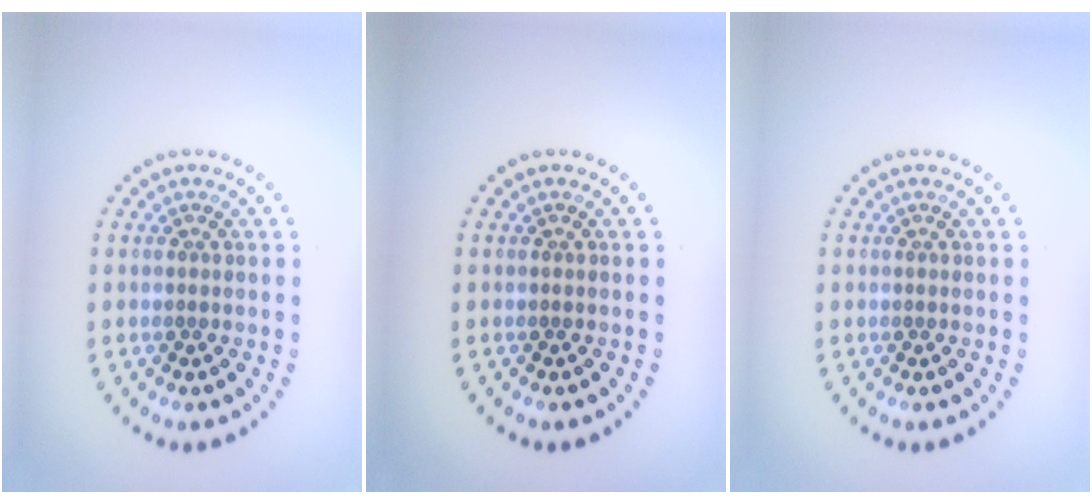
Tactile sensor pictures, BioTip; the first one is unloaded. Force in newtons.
{"total": 0.0}
{"total": 0.0}